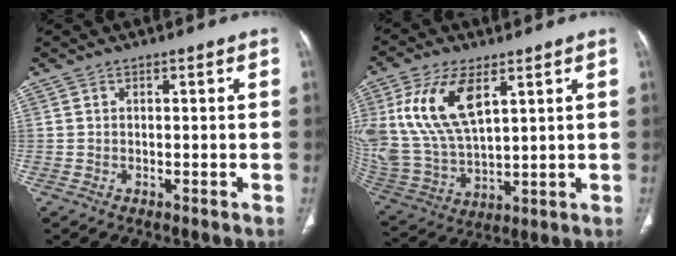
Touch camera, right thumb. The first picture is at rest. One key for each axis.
{"total": 17.2, "fx": 6.6, "fy": 8.7, "fz": 13.3, "tx": -0.271, "ty": -0.019, "tz": 0.141}